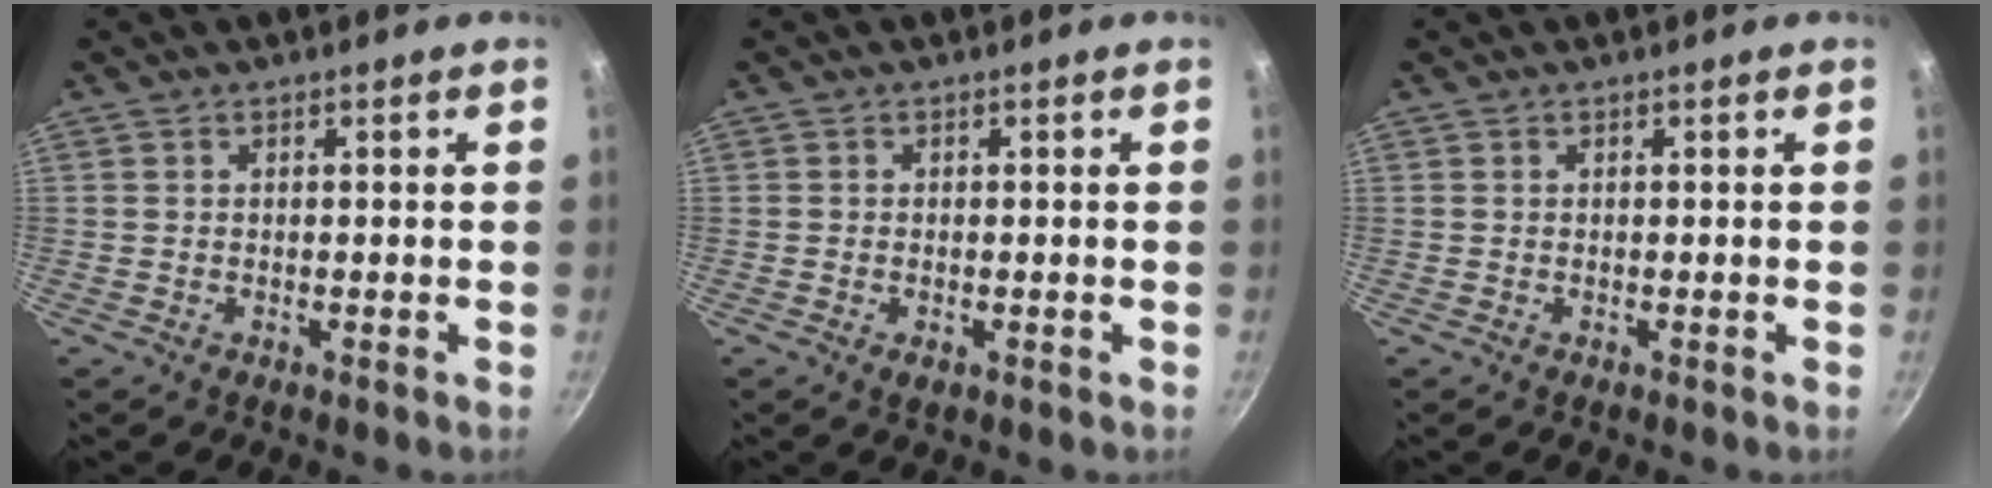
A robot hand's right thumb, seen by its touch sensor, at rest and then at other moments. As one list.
[{"total": 1.5, "force": [-0.5, 0.9, 1.2], "torque": [-0.020, -0.002, -0.008]}, {"total": 0.0}]